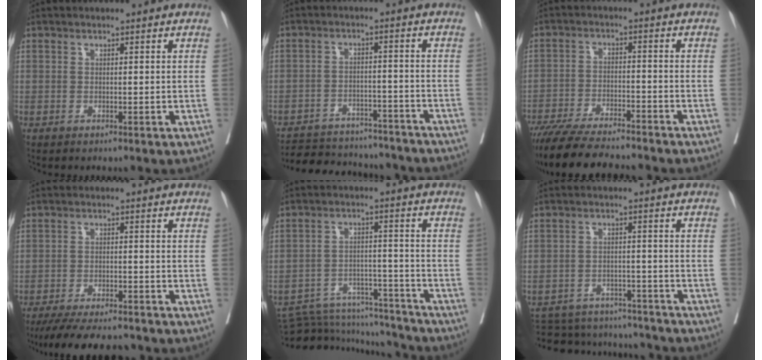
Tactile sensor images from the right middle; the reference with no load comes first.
{"total": 18.3, "force": [-17.0, 4.2, 5.4], "torque": [-0.114, 0.001, -0.227]}
{"total": 13.8, "force": [-12.2, 1.6, 6.3], "torque": [-0.098, -0.018, -0.190]}
{"total": 12.5, "force": [-11.2, 2.3, 5.1], "torque": [-0.077, -0.010, -0.159]}
{"total": 16.2, "force": [-15.7, 3.1, 2.7], "torque": [-0.049, 0.023, -0.223]}
{"total": 17.9, "force": [-16.6, 4.8, 4.5], "torque": [-0.102, 0.005, -0.221]}